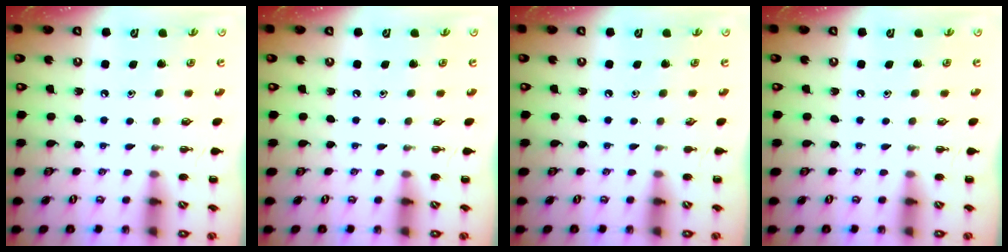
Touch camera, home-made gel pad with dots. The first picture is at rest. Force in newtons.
{"total": 0.0}
{"total": 0.0}
{"total": 0.0}